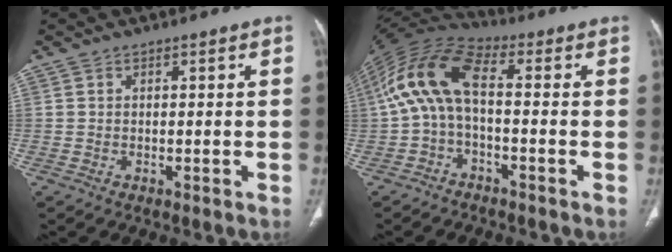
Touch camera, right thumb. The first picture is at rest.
{"total": 12.2, "force": [-0.9, 5.6, 10.8], "torque": [-0.219, 0.045, -0.030]}